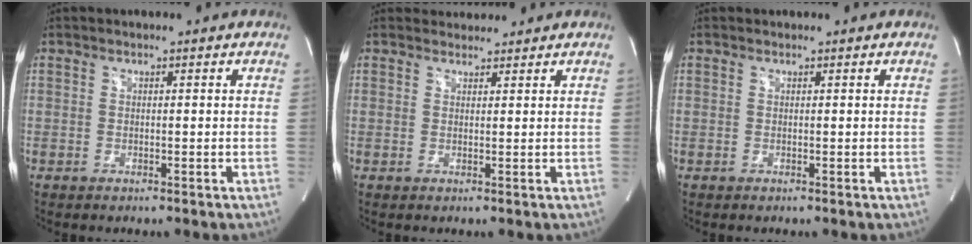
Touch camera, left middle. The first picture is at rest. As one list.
[{"total": 2.3, "force": [2.2, 0.6, -0.3], "torque": [0.000, 0.018, 0.037]}, {"total": 0.0}]